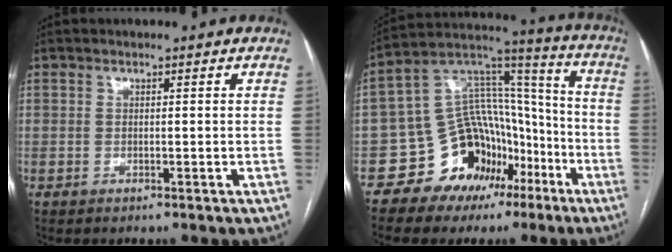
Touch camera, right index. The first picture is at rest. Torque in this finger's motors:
{"motor_torque": [0.52, -0.35, 0.00, -0.04]}